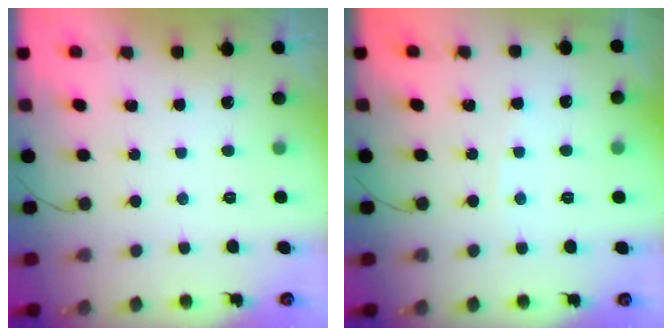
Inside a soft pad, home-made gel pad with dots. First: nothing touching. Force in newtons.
{"total": 2.3, "press": 2.3, "slide": 0.3}